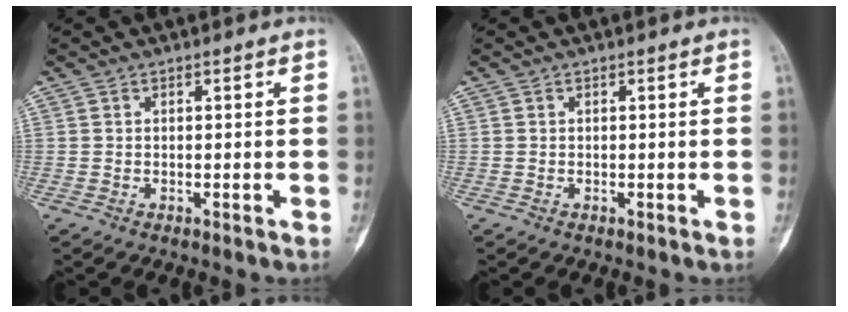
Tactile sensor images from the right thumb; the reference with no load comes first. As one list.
[{"total": 0.0}]